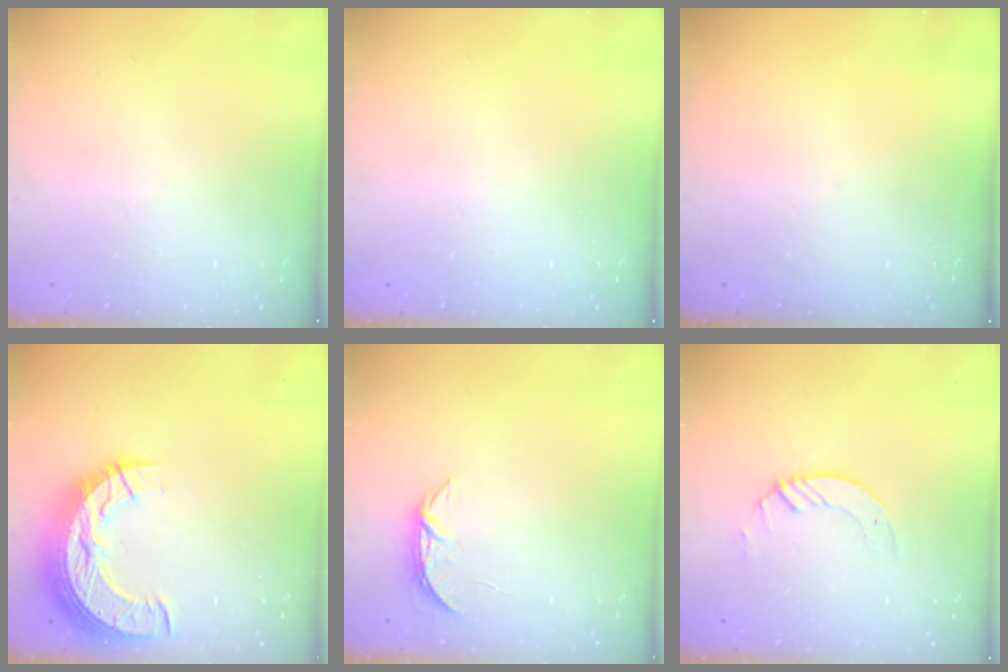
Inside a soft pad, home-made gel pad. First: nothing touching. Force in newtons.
{"total": 0.0}
{"total": 0.0}
{"total": 15.0, "press": 15.0, "slide": 1.0}
{"total": 4.2, "press": 4.2, "slide": 0.5}
{"total": 2.6, "press": 2.6, "slide": 0.3}